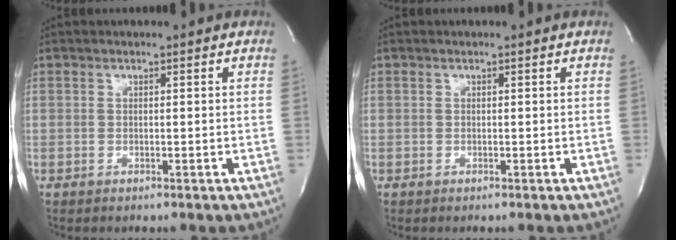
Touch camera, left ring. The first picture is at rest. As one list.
[{"total": 0.0}]